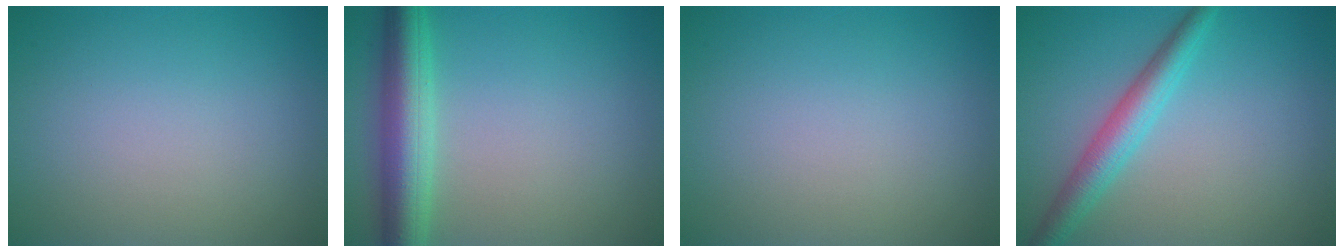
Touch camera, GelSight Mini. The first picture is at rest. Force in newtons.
{"total": 5.7, "press": 5.7, "slide": 0.2}
{"total": 0.0}
{"total": 3.6, "press": 3.6, "slide": 0.1}